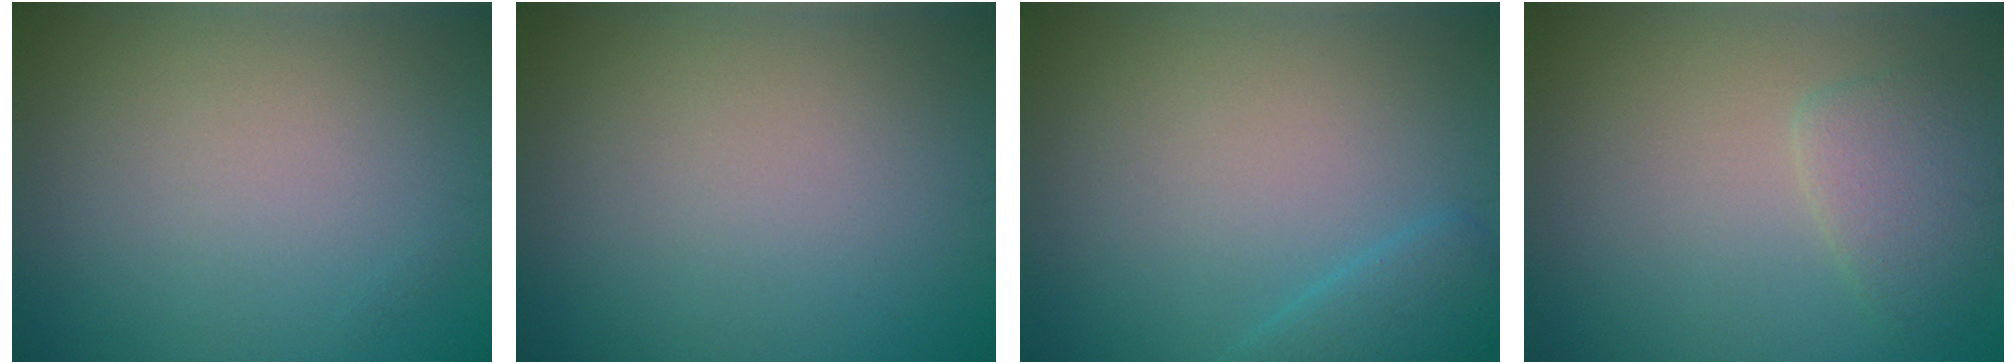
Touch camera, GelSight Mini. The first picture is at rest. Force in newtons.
{"total": 0.0}
{"total": 2.2, "press": 2.2, "slide": 0.1}
{"total": 2.5, "press": 2.5, "slide": 0.2}